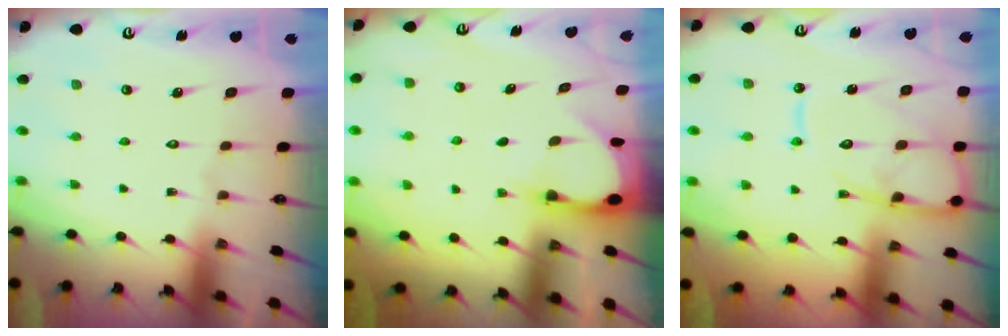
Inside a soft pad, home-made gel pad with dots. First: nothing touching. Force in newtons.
{"total": 2.9, "press": 2.9, "slide": 0.3}
{"total": 12.9, "press": 12.9, "slide": 1.1}